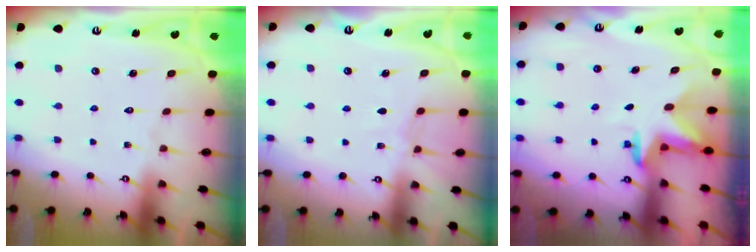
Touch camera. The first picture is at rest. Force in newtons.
{"total": 4.2, "press": 4.2, "slide": 0.5}
{"total": 3.3, "press": 3.2, "slide": 0.7}